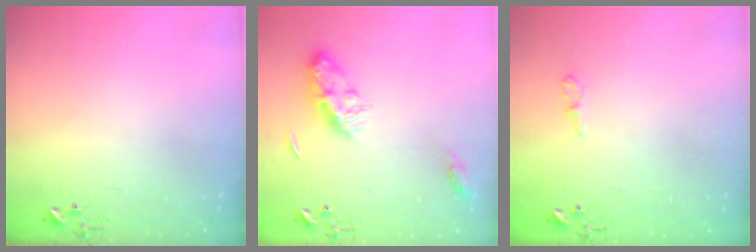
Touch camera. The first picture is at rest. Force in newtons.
{"total": 9.3, "press": 9.3, "slide": 0.3}
{"total": 5.7, "press": 5.7, "slide": 0.3}